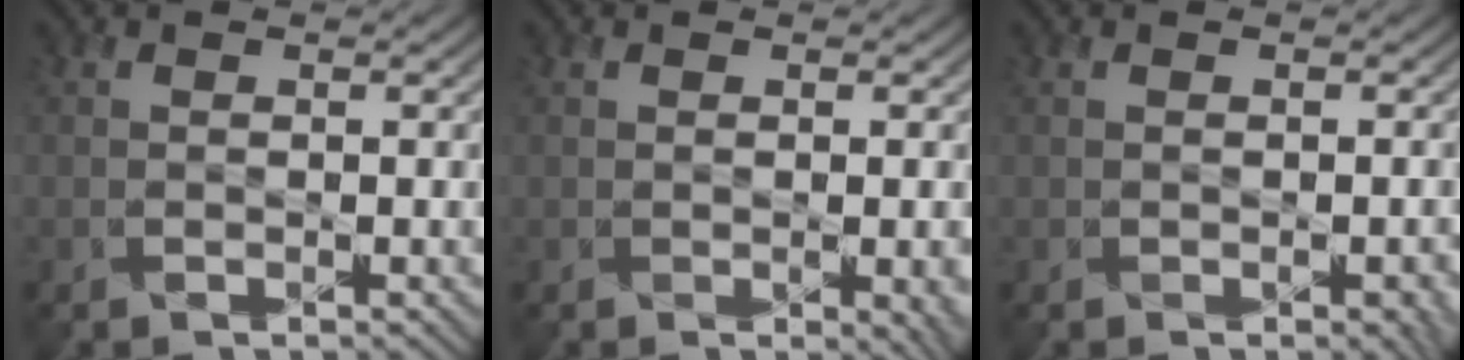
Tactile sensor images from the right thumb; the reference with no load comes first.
{"total": 3.7, "force": [-0.8, 1.3, 3.3], "torque": [-0.036, -0.010, 0.003]}
{"total": 2.3, "force": [-0.8, 0.9, 1.9], "torque": [-0.018, -0.005, 0.001]}